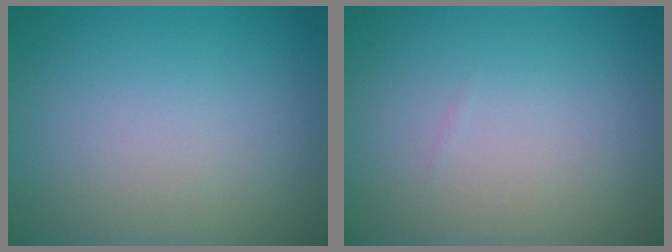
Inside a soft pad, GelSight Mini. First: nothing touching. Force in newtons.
{"total": 0.0}